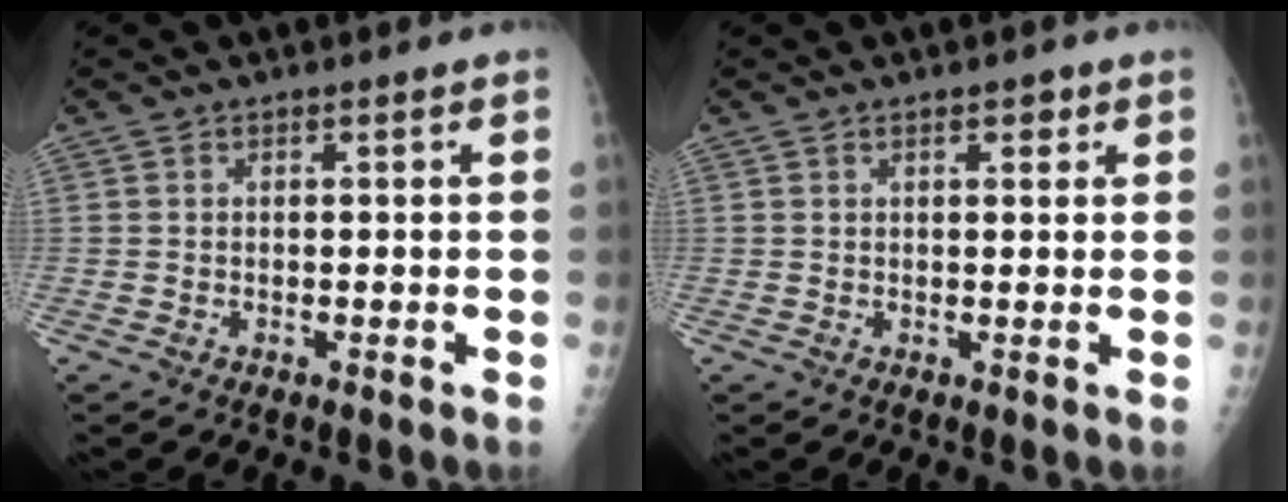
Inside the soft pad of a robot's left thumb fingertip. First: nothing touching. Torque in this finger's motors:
{"motor_torque": [0.04, 0.01, 0.04, 0.00, 0.06]}